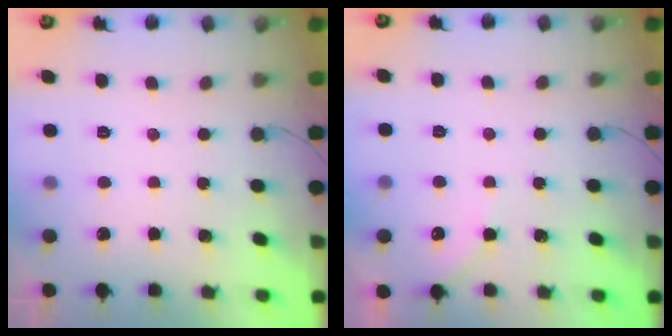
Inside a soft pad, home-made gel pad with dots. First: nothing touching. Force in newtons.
{"total": 2.4, "press": 2.4, "slide": 0.4}